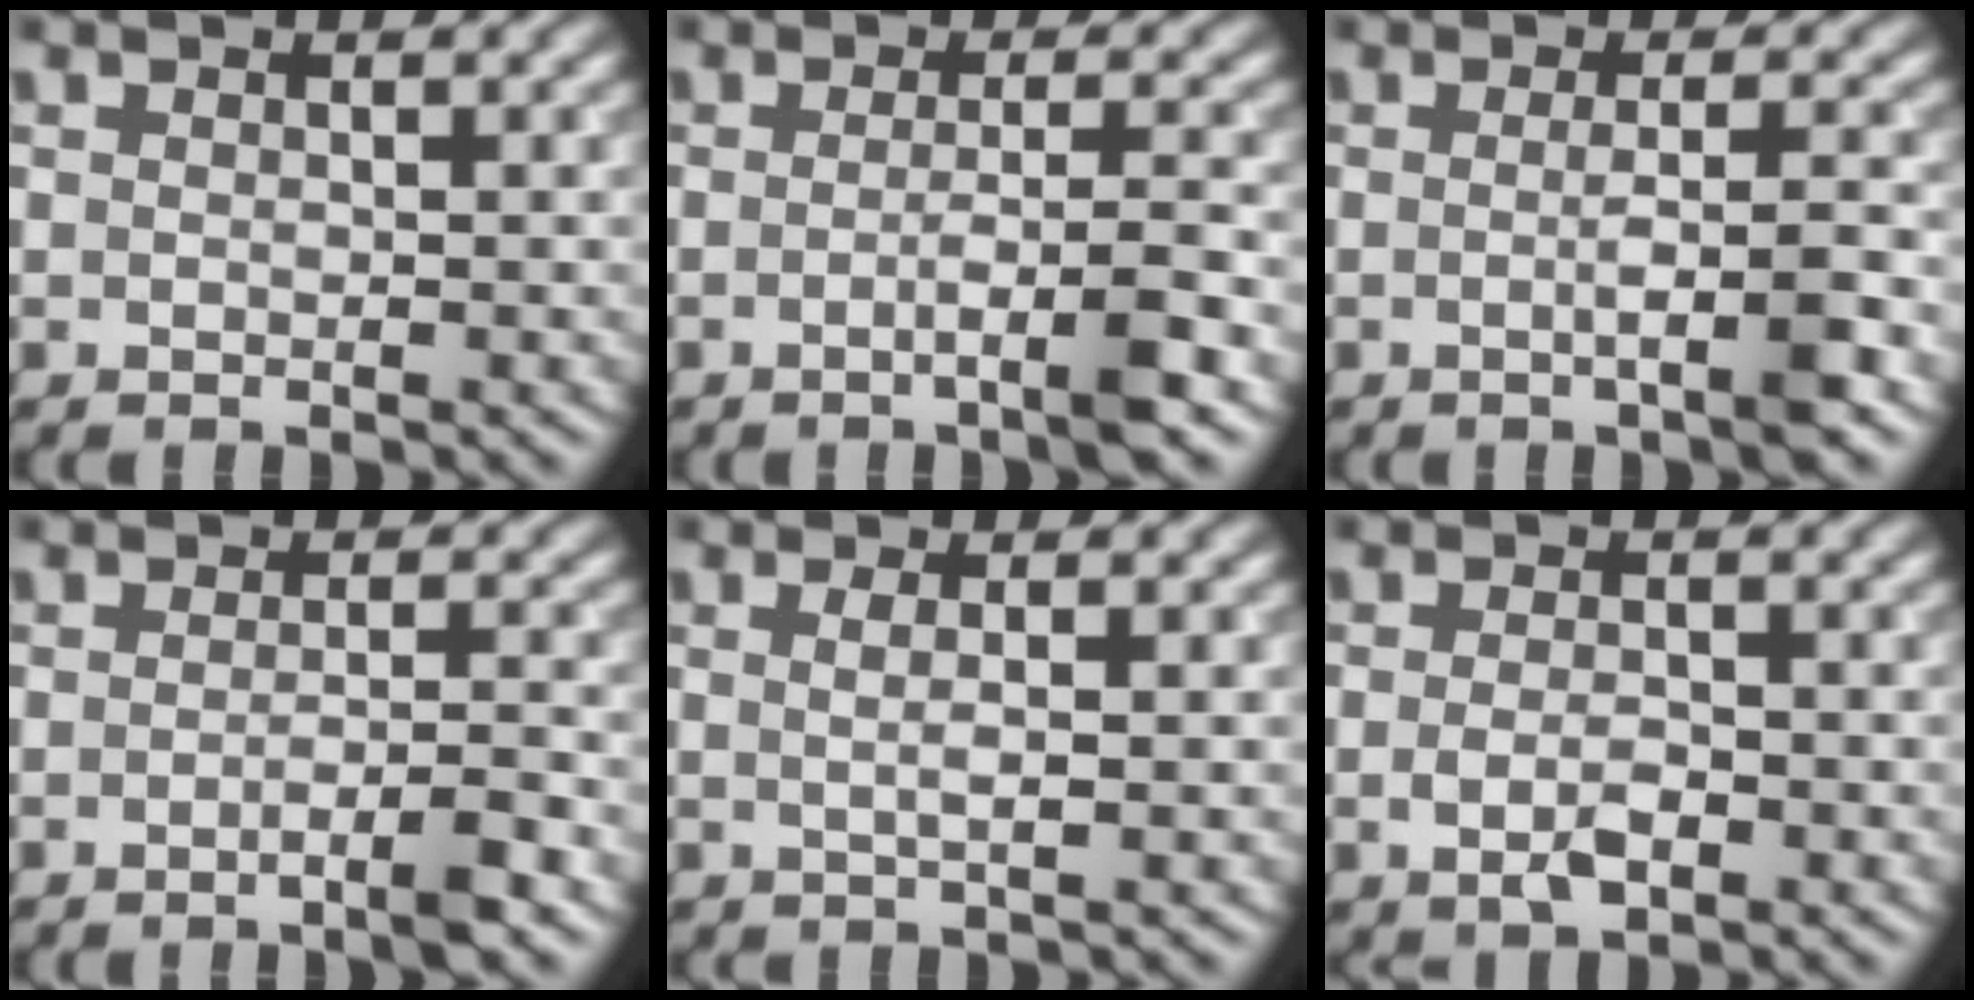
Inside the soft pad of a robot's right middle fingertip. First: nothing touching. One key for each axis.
{"total": 3.5, "fx": -1.0, "fy": 0.5, "fz": 3.3, "tx": -0.047, "ty": 0.001, "tz": -0.024}
{"total": 3.5, "fx": -0.6, "fy": 0.6, "fz": 3.4, "tx": -0.046, "ty": 0.000, "tz": -0.014}
{"total": 2.7, "fx": -1.1, "fy": 0.4, "fz": 2.4, "tx": -0.032, "ty": 0.003, "tz": -0.024}
{"total": 1.6, "fx": 0.2, "fy": 0.5, "fz": 1.5, "tx": -0.025, "ty": 0.003, "tz": -0.001}
{"total": 2.0, "fx": -0.7, "fy": 0.9, "fz": 1.7, "tx": -0.037, "ty": -0.006, "tz": -0.012}